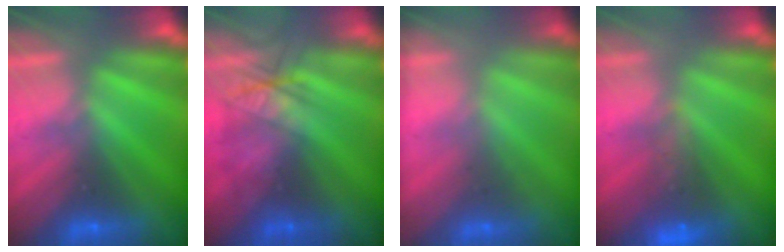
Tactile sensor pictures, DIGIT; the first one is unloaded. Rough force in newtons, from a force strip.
{"total": 2.5}
{"total": 1.6}
{"total": 8.2}